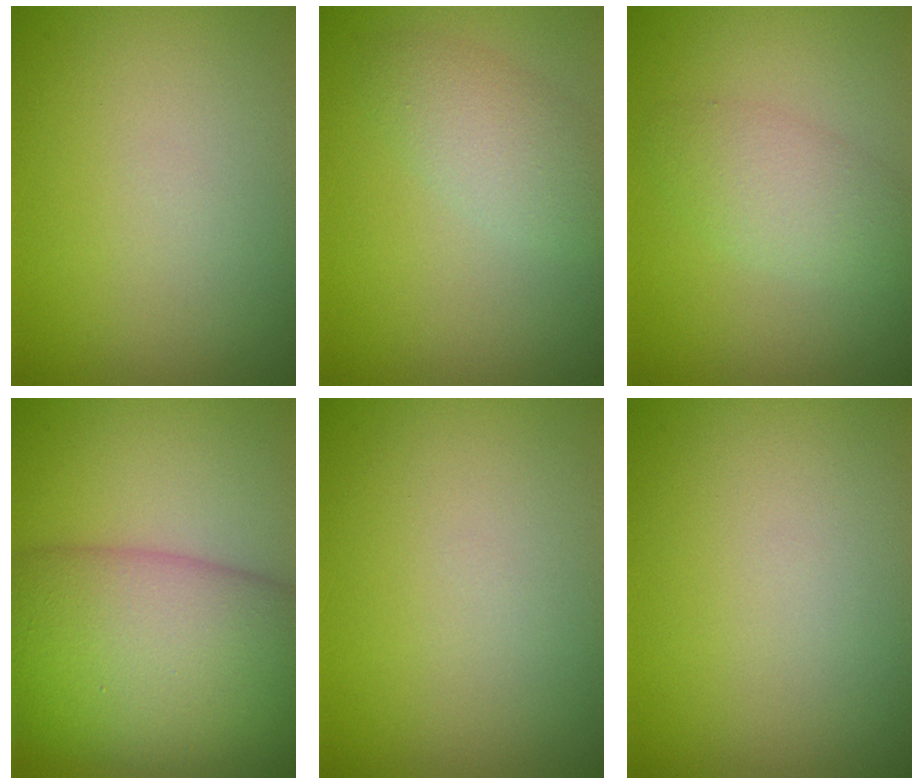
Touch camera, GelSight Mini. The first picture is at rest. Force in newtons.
{"total": 3.0, "press": 3.0, "slide": 0.1}
{"total": 2.6, "press": 2.6, "slide": 0.3}
{"total": 12.8, "press": 12.7, "slide": 0.5}
{"total": 0.0}
{"total": 0.0}